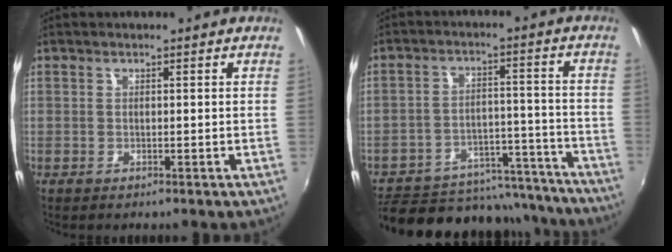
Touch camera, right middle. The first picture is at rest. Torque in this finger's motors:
{"motor_torque": [0.99, -1.14, 0.12, -0.21]}